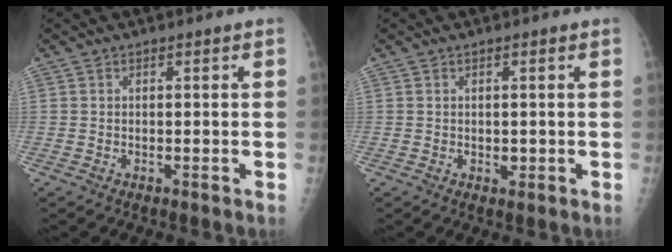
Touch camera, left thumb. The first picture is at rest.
{"total": 1.2, "force": [0.0, 0.9, 0.8], "torque": [-0.005, 0.000, 0.002]}